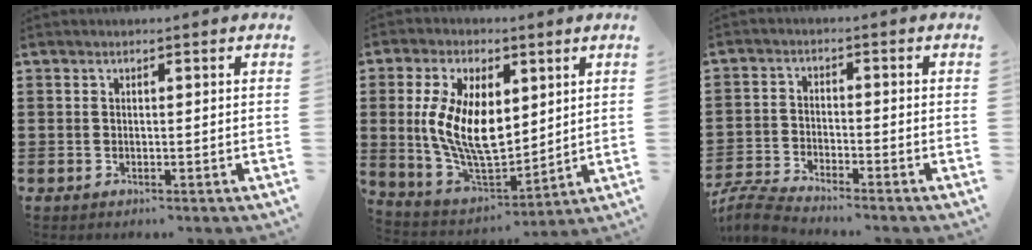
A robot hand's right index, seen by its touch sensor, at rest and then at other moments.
{"total": 11.1, "force": [1.9, 6.2, 9.1], "torque": [-0.196, 0.002, 0.038]}
{"total": 4.9, "force": [-4.8, -0.1, 1.0], "torque": [-0.046, -0.011, -0.102]}